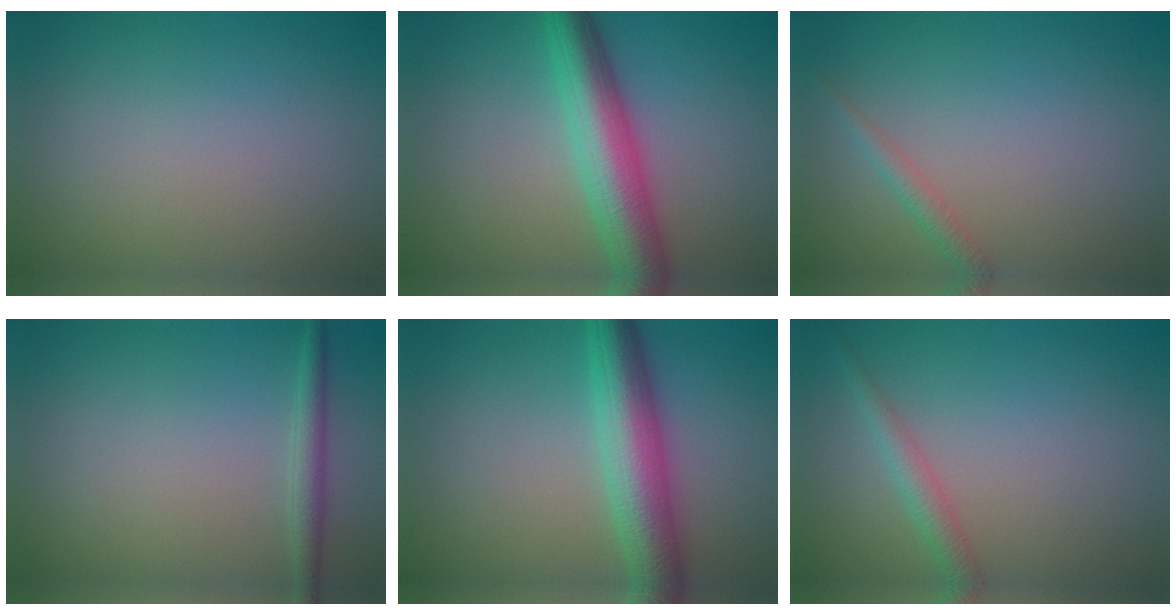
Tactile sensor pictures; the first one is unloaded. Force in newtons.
{"total": 6.9, "press": 6.9, "slide": 0.3}
{"total": 1.5, "press": 1.5, "slide": 0.1}
{"total": 1.7, "press": 1.7, "slide": 0.0}
{"total": 6.7, "press": 6.7, "slide": 0.1}
{"total": 2.2, "press": 2.2, "slide": 0.1}